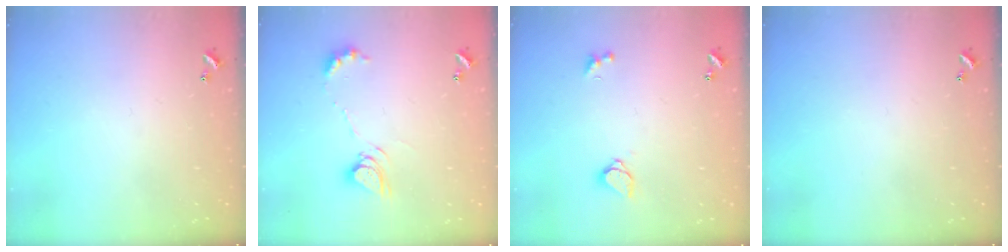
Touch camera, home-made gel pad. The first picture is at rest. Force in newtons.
{"total": 9.6, "press": 9.5, "slide": 1.2}
{"total": 1.5, "press": 1.4, "slide": 0.4}
{"total": 0.0}